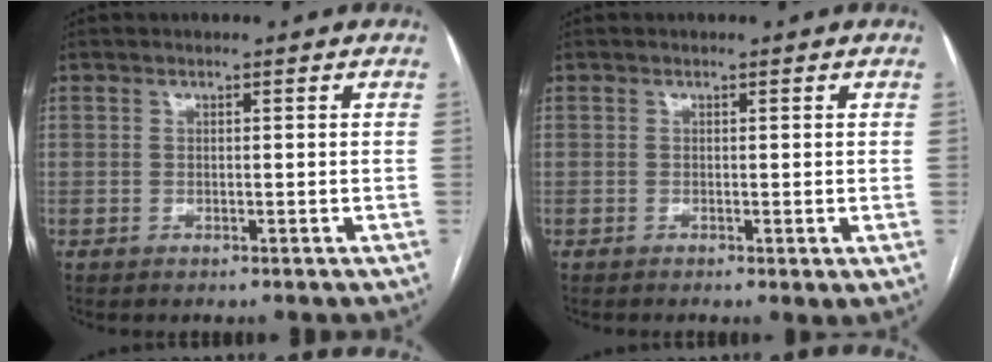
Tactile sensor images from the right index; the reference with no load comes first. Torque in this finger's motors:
{"motor_torque": [0.36, -0.30, 0.26, 0.04]}